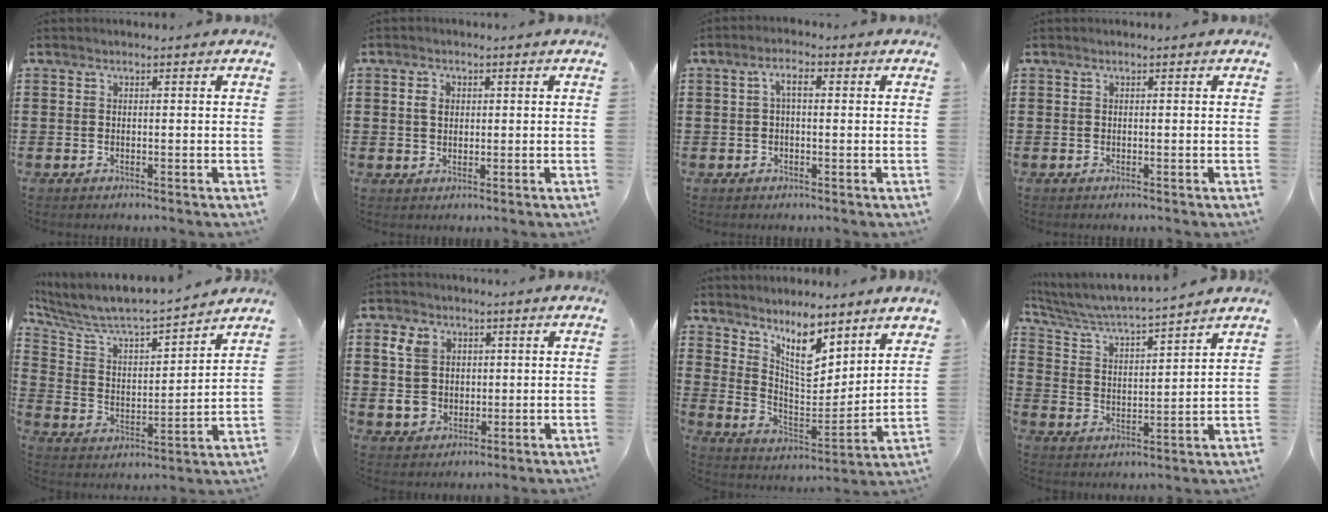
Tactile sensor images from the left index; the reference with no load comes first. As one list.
[{"total": 2.4, "force": [0.6, 1.9, 1.4], "torque": [-0.033, 0.009, 0.010]}, {"total": 2.8, "force": [0.3, 1.1, 2.6], "torque": [-0.049, 0.011, 0.001]}, {"total": 0.0}, {"total": 5.8, "force": [5.3, 0.8, 2.2], "torque": [-0.070, -0.046, 0.082]}, {"total": 6.9, "force": [1.1, 5.9, 3.3], "torque": [-0.090, 0.012, 0.016]}, {"total": 8.1, "force": [6.3, 2.6, 4.3], "torque": [-0.084, -0.041, 0.108]}, {"total": 4.6, "force": [4.3, -0.2, 1.4], "torque": [-0.051, -0.035, 0.066]}]